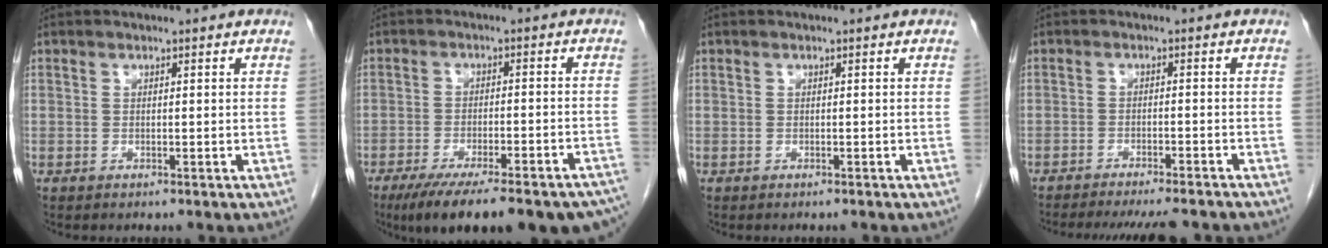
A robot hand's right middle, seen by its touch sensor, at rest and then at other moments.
{"total": 22.7, "force": [-18.0, 4.6, 13.1], "torque": [-0.140, -0.017, -0.233]}
{"total": 0.0}
{"total": 12.2, "force": [-11.0, 1.4, 5.0], "torque": [-0.067, -0.013, -0.139]}